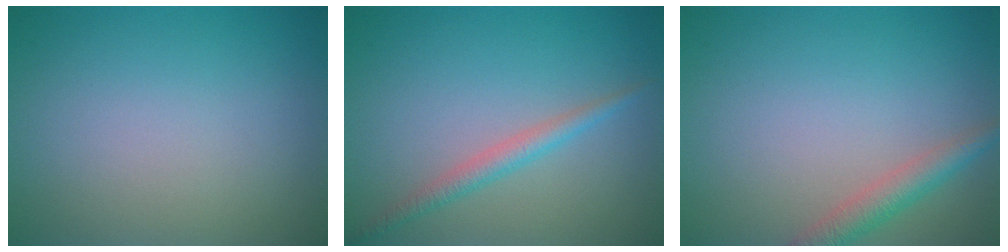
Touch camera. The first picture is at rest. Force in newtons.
{"total": 2.0, "press": 2.0, "slide": 0.1}
{"total": 2.6, "press": 2.6, "slide": 0.2}